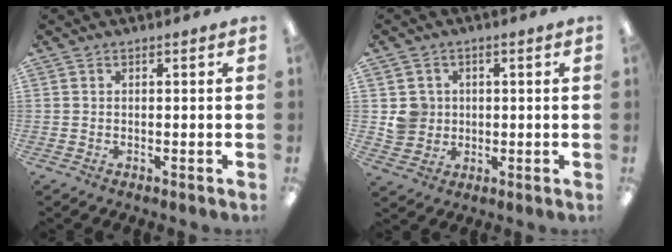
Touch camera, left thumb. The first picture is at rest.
{"total": 5.4, "force": [0.6, 5.3, 0.7], "torque": [-0.005, 0.004, 0.012]}